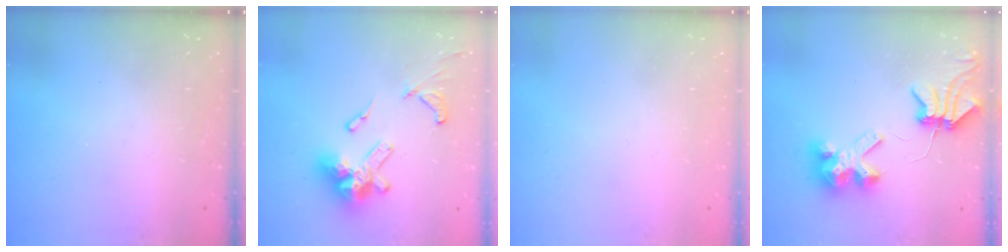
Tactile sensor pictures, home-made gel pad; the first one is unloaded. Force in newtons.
{"total": 17.1, "press": 17.0, "slide": 2.1}
{"total": 0.0}
{"total": 8.0, "press": 8.0, "slide": 1.0}